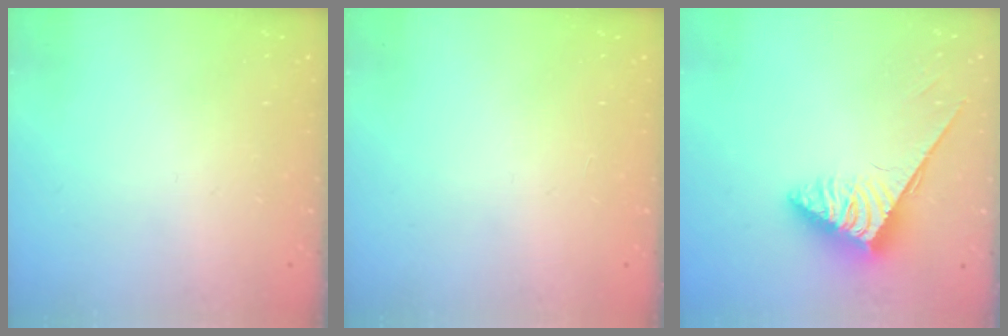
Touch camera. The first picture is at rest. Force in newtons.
{"total": 0.0}
{"total": 3.8, "press": 3.7, "slide": 0.6}